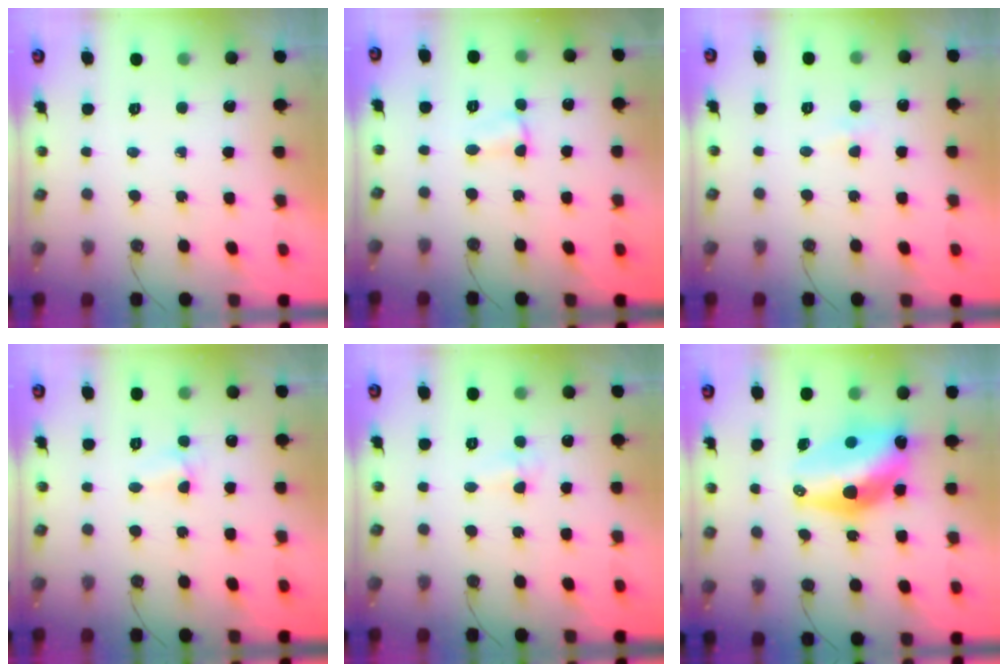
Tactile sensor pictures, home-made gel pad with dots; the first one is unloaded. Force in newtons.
{"total": 3.0, "press": 1.2, "slide": 2.7}
{"total": 3.0, "press": 2.9, "slide": 0.6}
{"total": 3.7, "press": 3.7, "slide": 0.4}
{"total": 3.0, "press": 2.9, "slide": 0.7}
{"total": 13.8, "press": 13.7, "slide": 1.6}